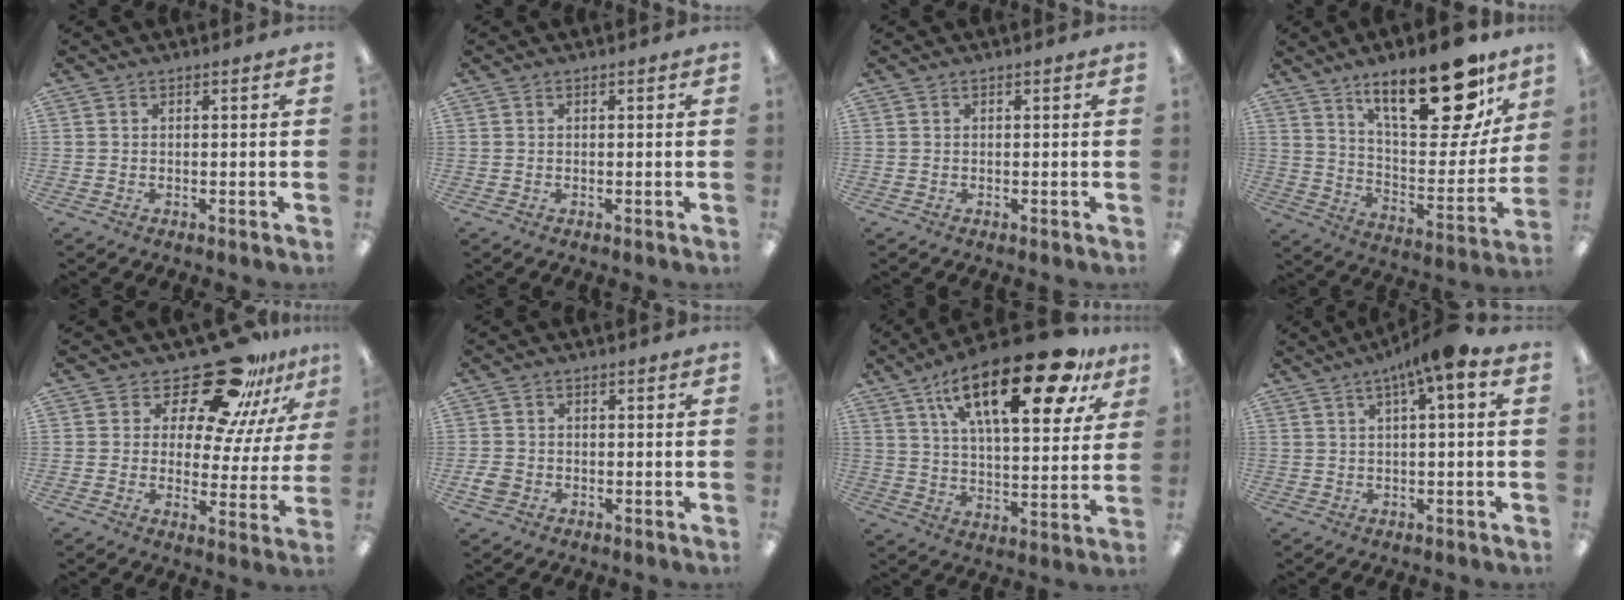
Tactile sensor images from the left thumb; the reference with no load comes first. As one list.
[{"total": 0.0}, {"total": 0.0}, {"total": 23.5, "force": [14.8, 8.8, 16.0], "torque": [-0.215, -0.094, 0.237]}, {"total": 20.0, "force": [15.4, 7.5, 10.3], "torque": [-0.163, -0.107, 0.260]}, {"total": 3.1, "force": [-1.2, 2.5, 1.5], "torque": [-0.028, 0.004, -0.022]}, {"total": 25.5, "force": [14.3, 9.5, 18.8], "torque": [-0.279, -0.068, 0.225]}, {"total": 7.1, "force": [3.1, 1.0, 6.3], "torque": [-0.108, -0.008, 0.049]}]